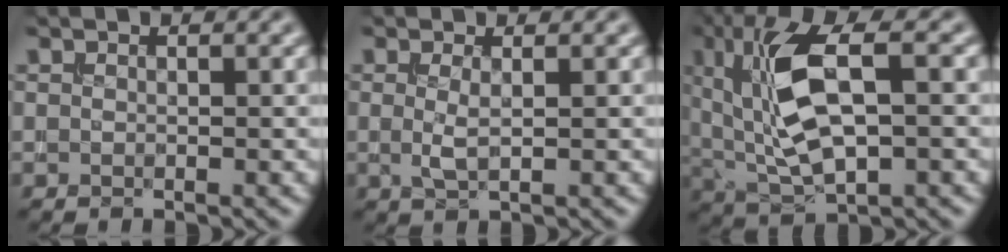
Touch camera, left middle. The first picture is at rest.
{"total": 1.4, "force": [0.1, 0.2, 1.4], "torque": [-0.031, -0.001, 0.004]}
{"total": 9.3, "force": [1.5, 4.0, 8.2], "torque": [-0.175, 0.002, 0.027]}